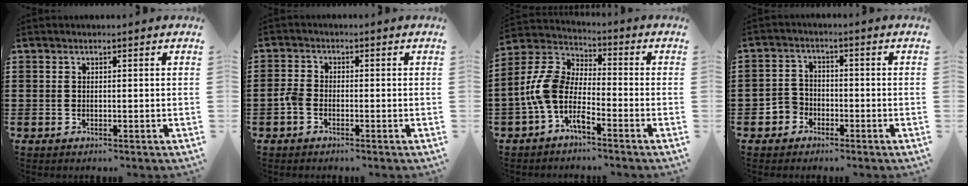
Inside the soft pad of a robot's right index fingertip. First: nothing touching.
{"total": 2.2, "force": [-1.1, 1.4, 1.2], "torque": [-0.040, -0.002, -0.027]}
{"total": 7.6, "force": [-3.2, 3.8, 5.7], "torque": [-0.173, -0.027, -0.076]}
{"total": 3.0, "force": [-1.9, 2.3, 0.5], "torque": [-0.029, 0.001, -0.044]}